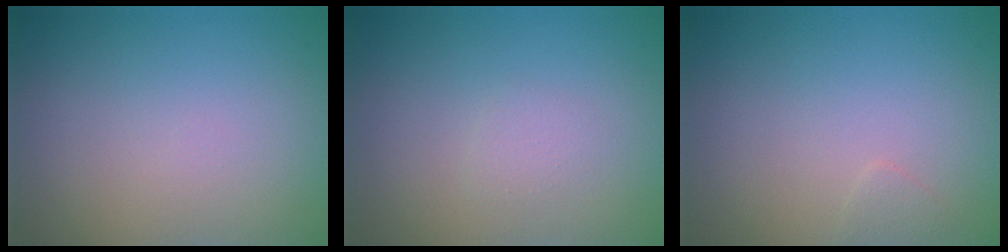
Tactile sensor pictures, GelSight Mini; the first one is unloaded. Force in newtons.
{"total": 0.9, "press": 0.9, "slide": 0.0}
{"total": 0.6, "press": 0.6, "slide": 0.0}